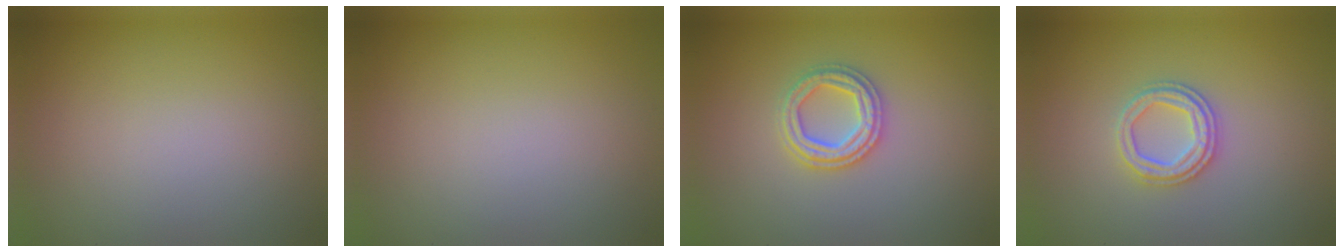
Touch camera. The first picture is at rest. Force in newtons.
{"total": 0.0}
{"total": 2.9, "press": 2.9, "slide": 0.6}
{"total": 3.1, "press": 2.8, "slide": 1.2}